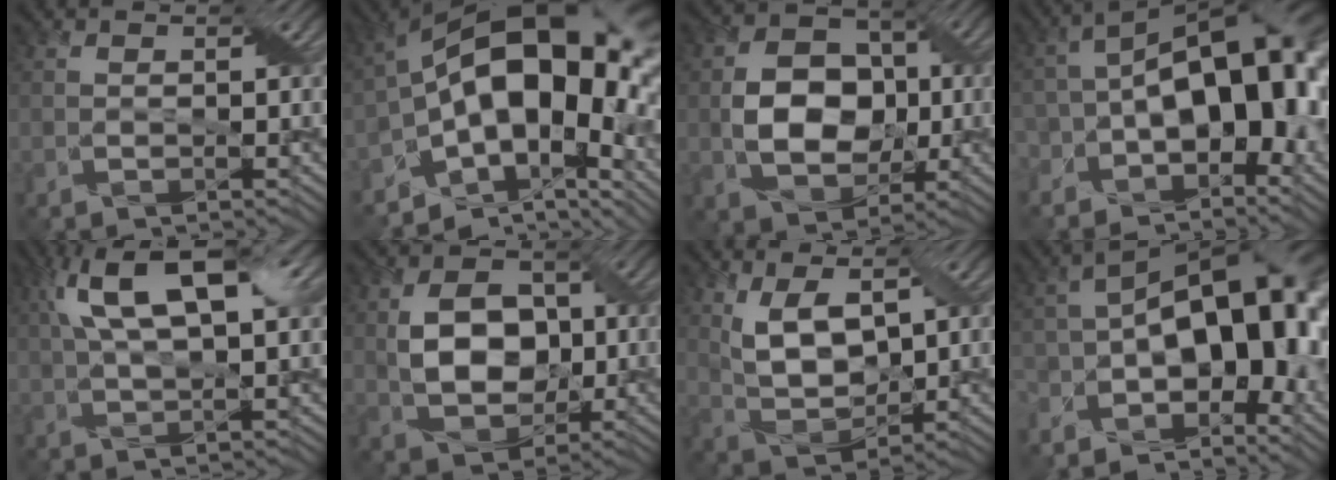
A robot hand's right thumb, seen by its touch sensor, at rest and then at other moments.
{"total": 17.5, "force": [-1.8, 10.2, 14.0], "torque": [-0.225, -0.007, -0.030]}
{"total": 8.8, "force": [-0.3, 6.6, 5.8], "torque": [-0.120, 0.004, -0.011]}
{"total": 16.3, "force": [-3.0, 8.4, 13.7], "torque": [-0.183, -0.004, -0.049]}
{"total": 13.3, "force": [5.6, 4.6, 11.2], "torque": [-0.212, 0.019, 0.089]}
{"total": 8.1, "force": [0.4, 5.8, 5.6], "torque": [-0.115, 0.007, 0.005]}
{"total": 7.3, "force": [2.5, 3.9, 5.6], "torque": [-0.118, -0.004, 0.048]}
{"total": 16.1, "force": [-4.8, 7.3, 13.5], "torque": [-0.201, -0.003, -0.080]}